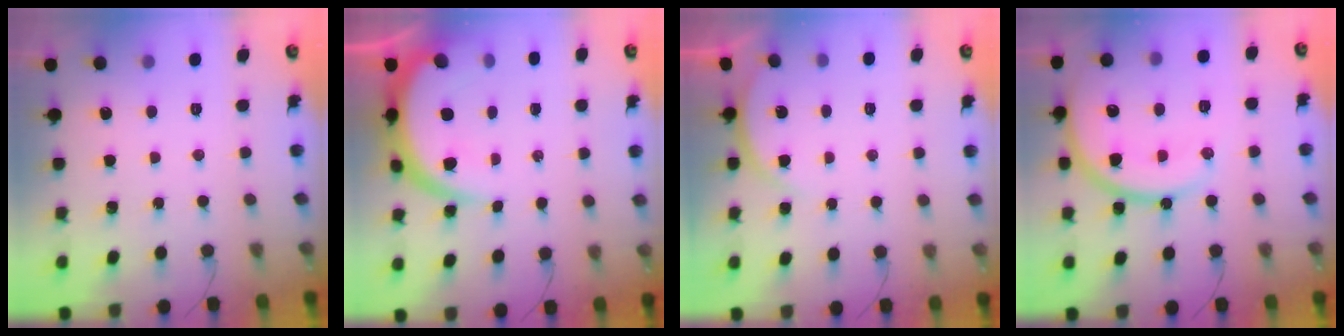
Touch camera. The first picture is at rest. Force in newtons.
{"total": 10.8, "press": 10.7, "slide": 1.0}
{"total": 4.0, "press": 4.0, "slide": 0.6}
{"total": 18.2, "press": 18.1, "slide": 1.9}